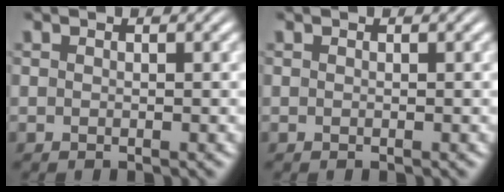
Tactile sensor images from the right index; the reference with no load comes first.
{"total": 0.0}